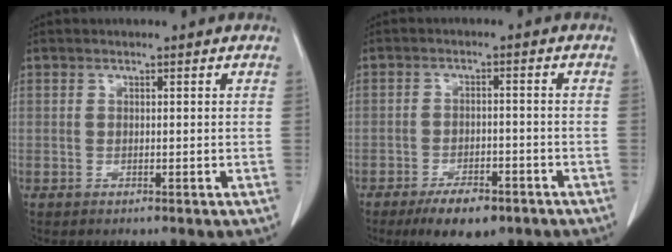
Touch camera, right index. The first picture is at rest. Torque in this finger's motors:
{"motor_torque": [0.08, -0.23, 0.11, 0.00]}